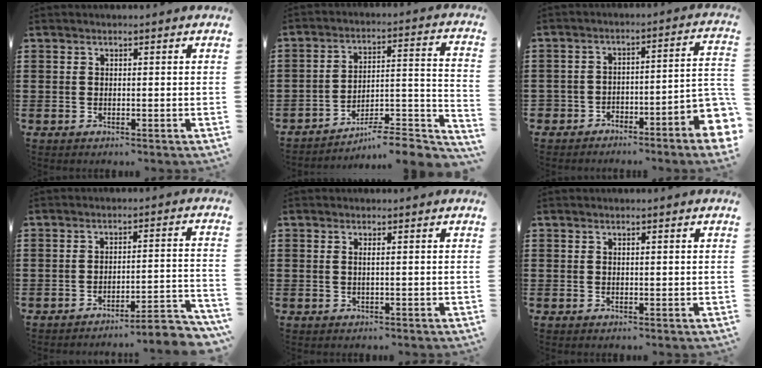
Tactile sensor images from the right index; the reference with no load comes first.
{"total": 6.4, "force": [-5.8, 0.6, 2.8], "torque": [-0.038, -0.010, -0.115]}
{"total": 5.6, "force": [-4.8, 1.1, 2.5], "torque": [-0.035, 0.003, -0.093]}
{"total": 4.3, "force": [-3.9, -0.1, 1.8], "torque": [-0.033, -0.015, -0.078]}
{"total": 0.9, "force": [0.1, 0.0, 0.9], "torque": [-0.017, -0.002, 0.002]}
{"total": 0.7, "force": [0.3, 0.1, 0.6], "torque": [-0.013, 0.001, 0.005]}